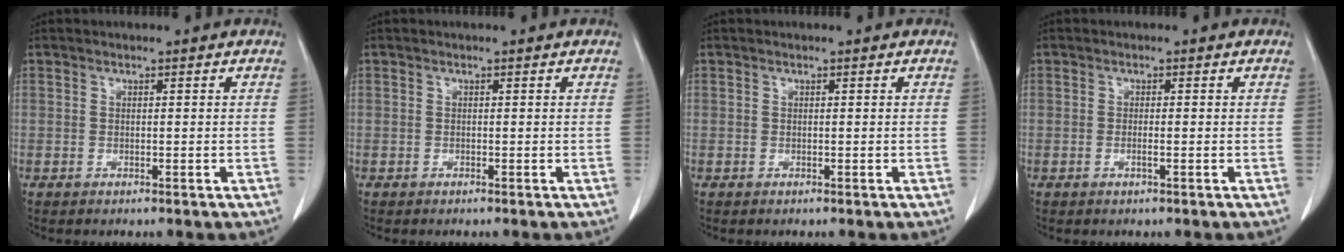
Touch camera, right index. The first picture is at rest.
{"total": 0.0}
{"total": 0.0}
{"total": 0.9, "force": [-0.4, 0.0, 0.8], "torque": [-0.017, 0.000, -0.007]}